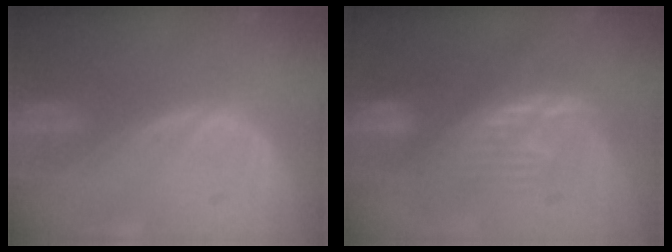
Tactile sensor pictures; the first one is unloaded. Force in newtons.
{"total": 8.7, "press": 8.3, "slide": 2.6}